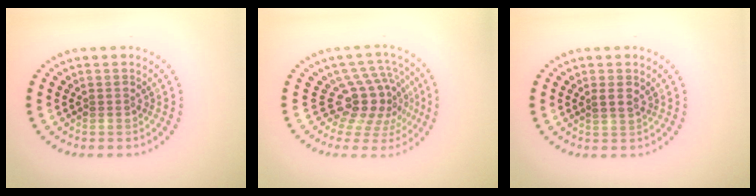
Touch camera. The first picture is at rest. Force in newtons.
{"total": 4.5, "press": 3.4, "slide": 3.0}
{"total": 0.8, "press": 0.8, "slide": 0.3}